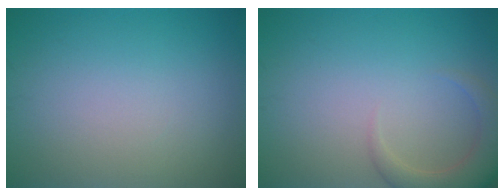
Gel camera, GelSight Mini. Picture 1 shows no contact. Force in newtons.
{"total": 3.8, "press": 3.8, "slide": 0.5}